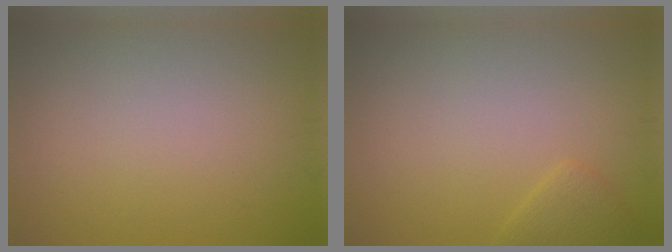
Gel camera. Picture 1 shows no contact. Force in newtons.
{"total": 1.4, "press": 1.4, "slide": 0.1}